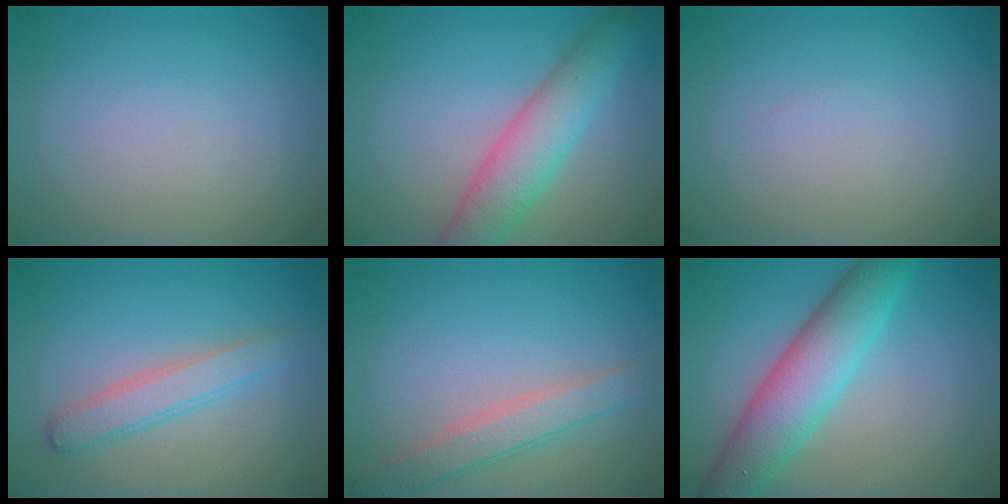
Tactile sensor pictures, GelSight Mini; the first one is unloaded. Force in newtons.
{"total": 5.2, "press": 5.2, "slide": 0.2}
{"total": 0.0}
{"total": 2.5, "press": 2.5, "slide": 0.1}
{"total": 2.7, "press": 2.7, "slide": 0.1}
{"total": 6.6, "press": 6.6, "slide": 0.2}